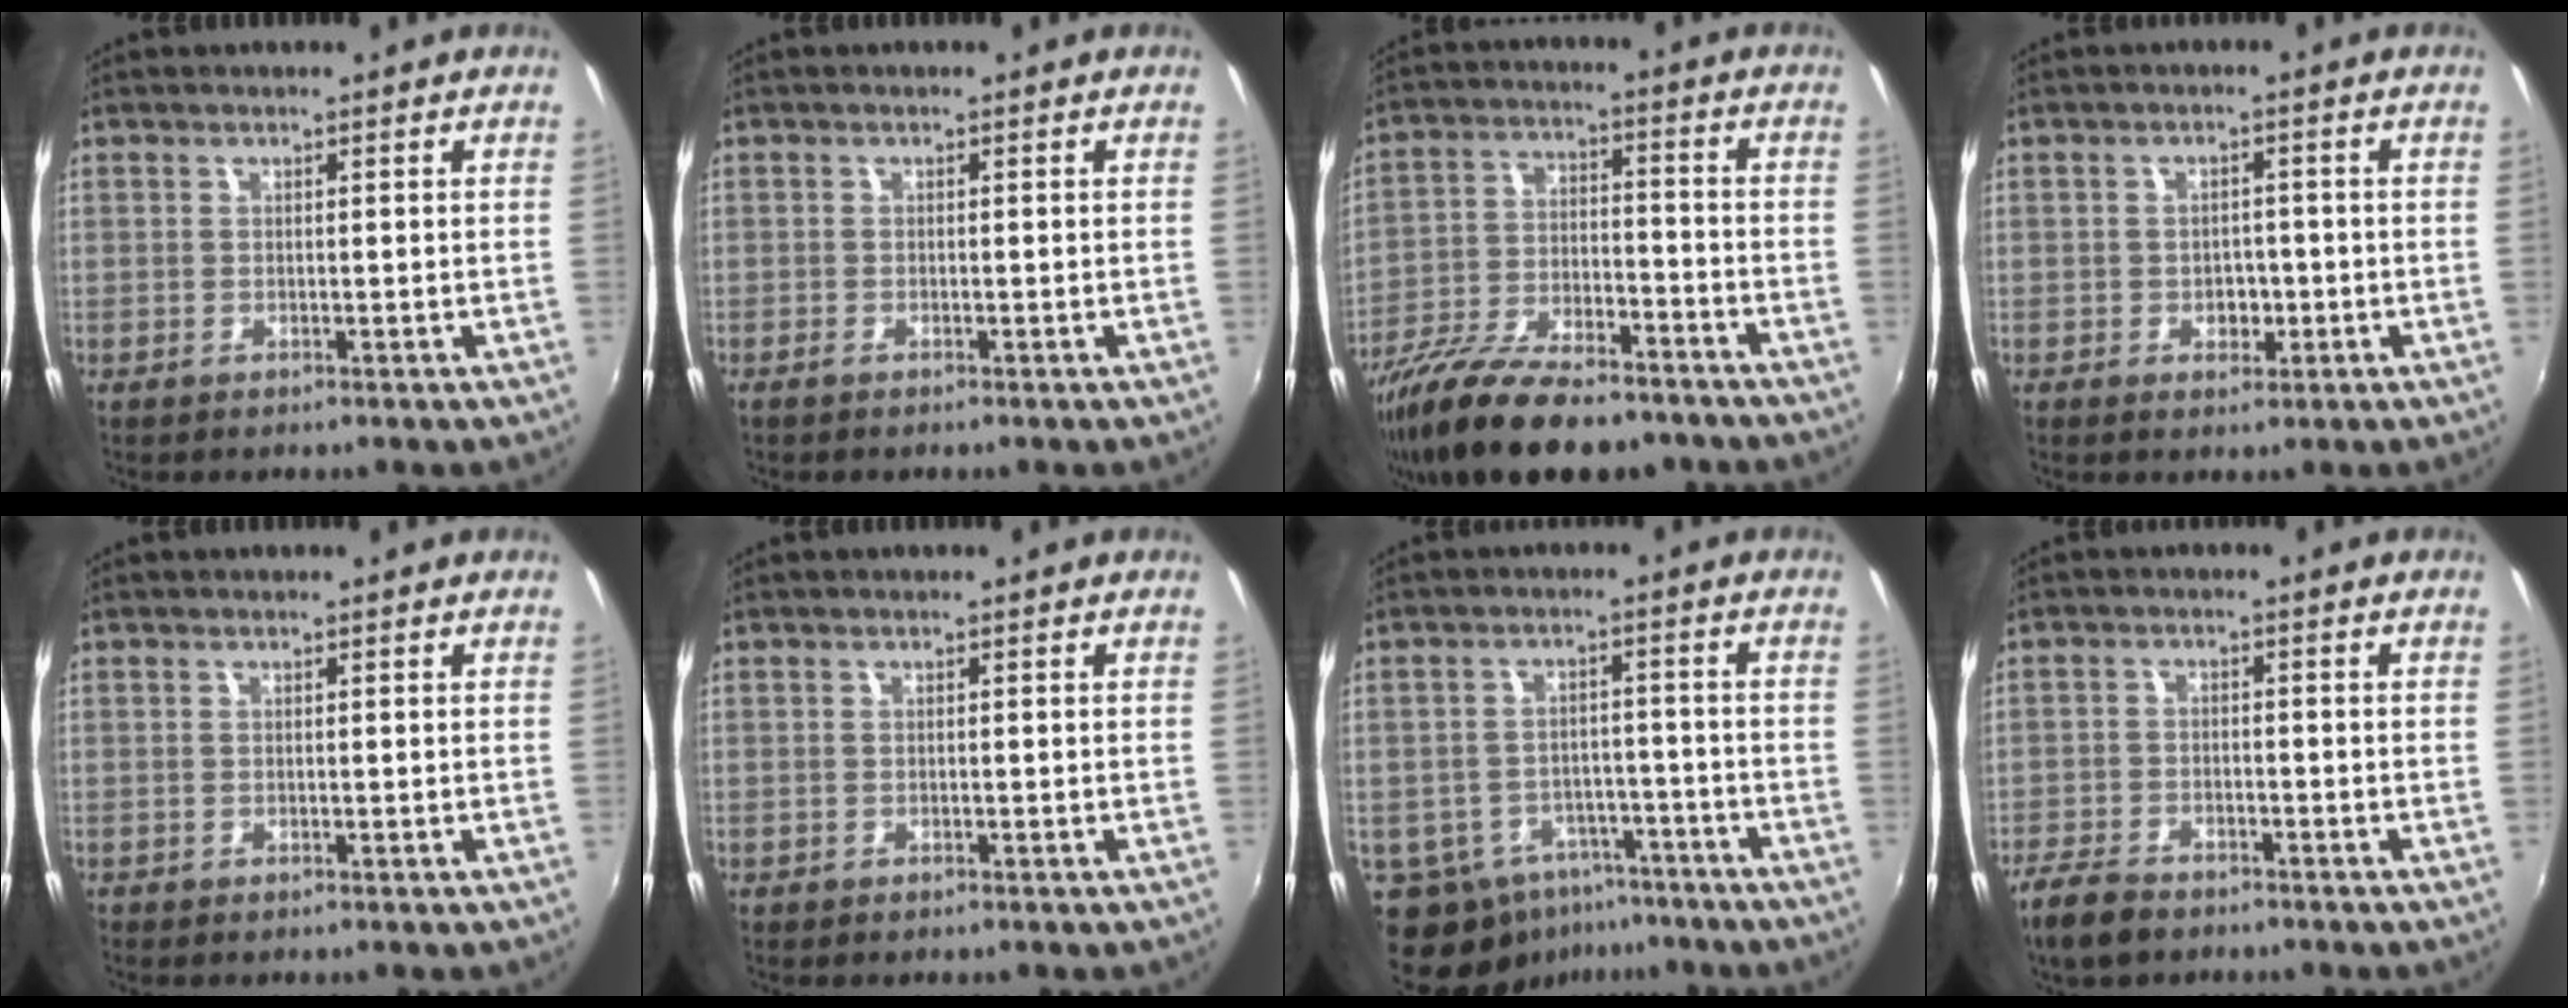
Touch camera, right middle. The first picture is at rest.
{"total": 0.9, "force": [-0.8, 0.1, 0.4], "torque": [-0.009, -0.004, -0.017]}
{"total": 18.6, "force": [-14.1, 6.2, 10.3], "torque": [-0.205, -0.032, -0.236]}
{"total": 3.0, "force": [-0.9, 2.4, 1.6], "torque": [-0.025, 0.002, -0.010]}
{"total": 0.0}
{"total": 0.0}
{"total": 12.3, "force": [-7.5, 8.4, 5.0], "torque": [-0.122, 0.007, -0.091]}
{"total": 6.8, "force": [-5.3, 3.0, 3.0], "torque": [-0.091, -0.013, -0.103]}